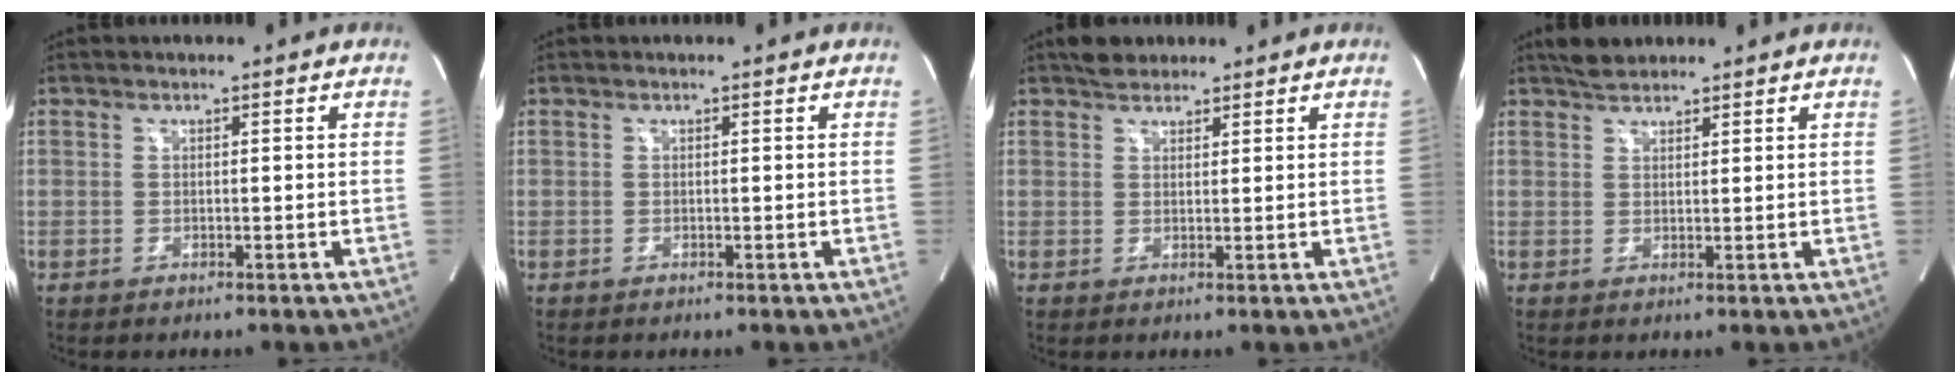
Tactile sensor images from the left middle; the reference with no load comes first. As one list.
[{"total": 0.0}, {"total": 3.2, "force": [2.6, 1.6, 0.8], "torque": [-0.018, 0.015, 0.042]}, {"total": 3.0, "force": [2.7, 1.0, 0.8], "torque": [-0.020, 0.012, 0.048]}]